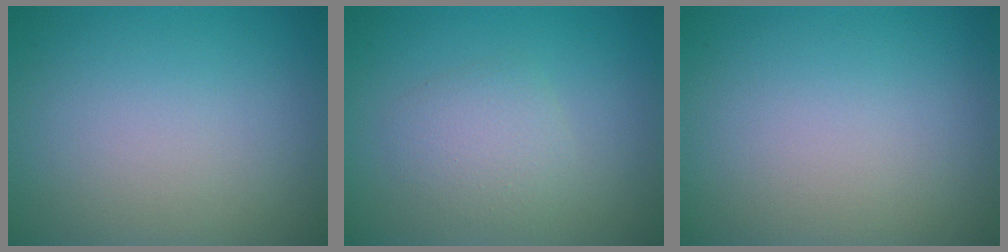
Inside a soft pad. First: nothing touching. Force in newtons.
{"total": 2.3, "press": 2.3, "slide": 0.1}
{"total": 0.0}